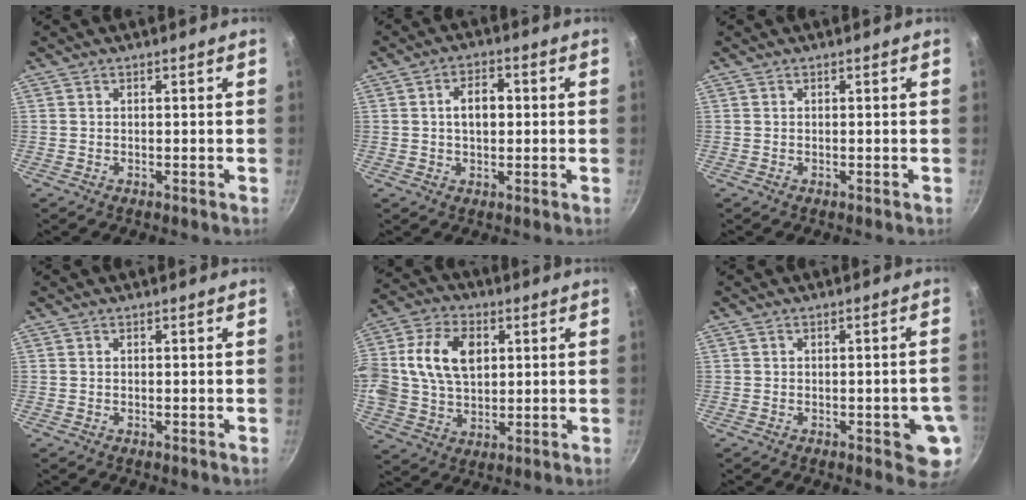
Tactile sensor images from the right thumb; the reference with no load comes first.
{"total": 5.6, "force": [0.5, 3.5, 4.4], "torque": [-0.053, 0.016, 0.005]}
{"total": 0.0}
{"total": 0.0}
{"total": 16.2, "force": [3.3, 11.4, 11.1], "torque": [-0.205, 0.015, 0.053]}
{"total": 6.9, "force": [-2.0, 2.7, 6.0], "torque": [-0.048, 0.008, -0.023]}